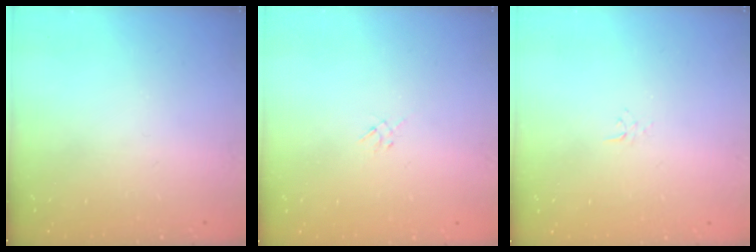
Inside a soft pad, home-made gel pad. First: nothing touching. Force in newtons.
{"total": 1.3, "press": 1.2, "slide": 0.5}
{"total": 2.6, "press": 2.6, "slide": 0.3}